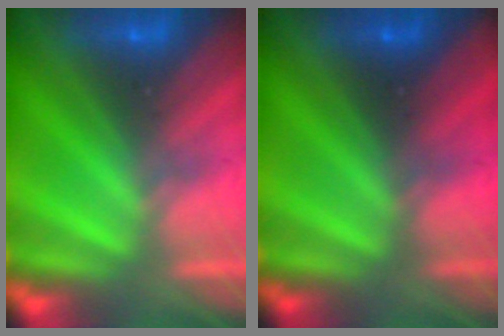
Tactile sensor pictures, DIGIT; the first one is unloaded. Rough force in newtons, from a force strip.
{"total": 2.1}